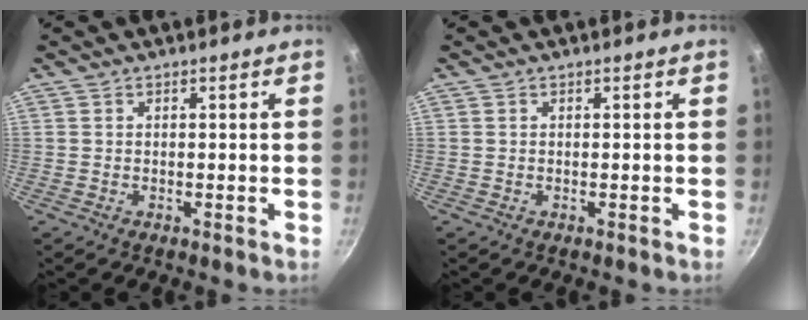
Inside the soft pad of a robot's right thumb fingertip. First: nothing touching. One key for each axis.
{"total": 0.0}